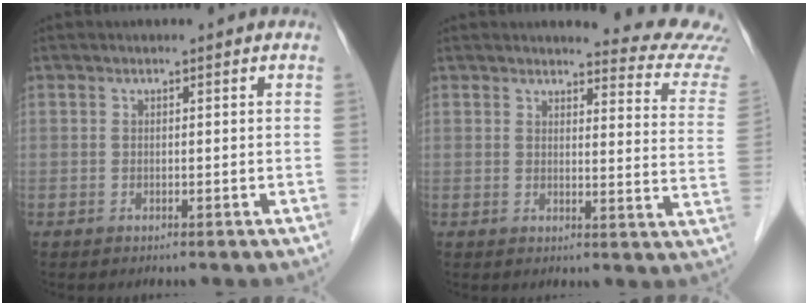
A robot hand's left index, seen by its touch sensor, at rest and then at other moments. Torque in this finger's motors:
{"motor_torque": [-0.22, -0.55, 0.14, 0.01]}